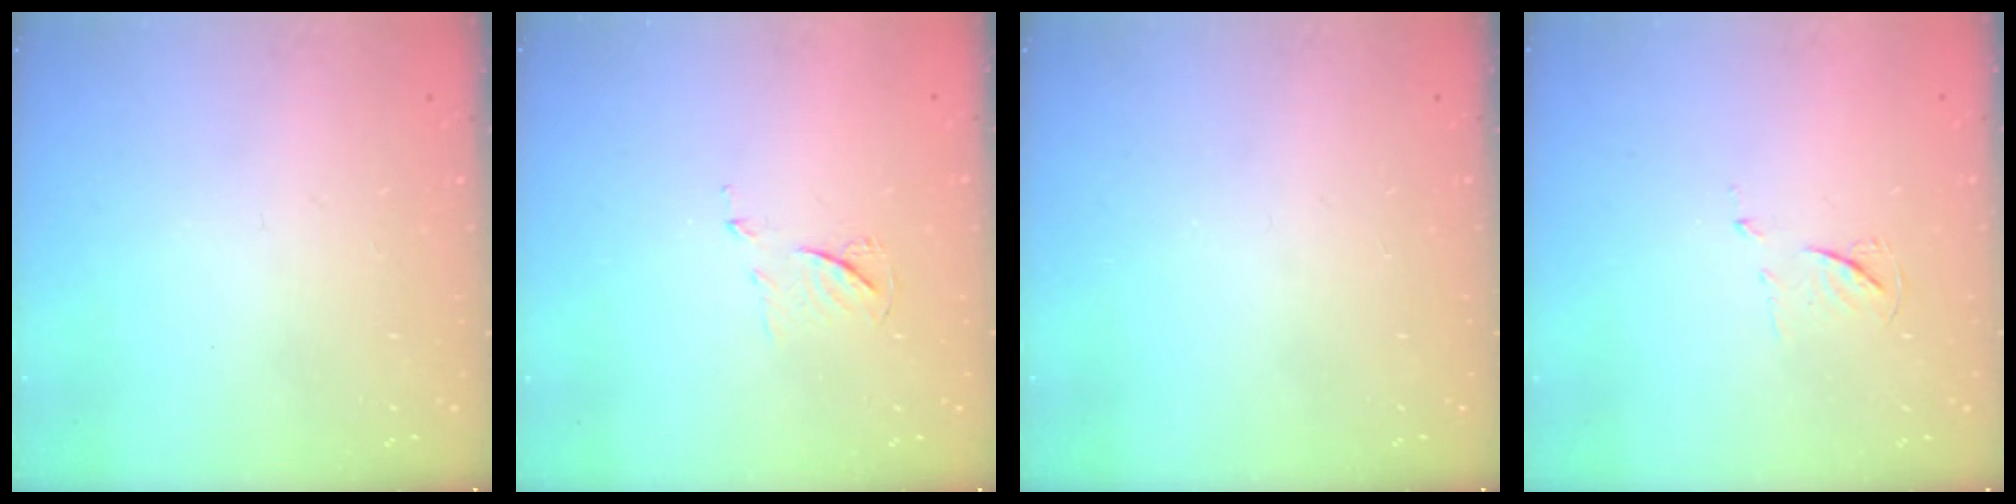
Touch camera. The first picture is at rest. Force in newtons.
{"total": 6.1, "press": 6.0, "slide": 0.7}
{"total": 0.0}
{"total": 5.6, "press": 5.6, "slide": 0.8}